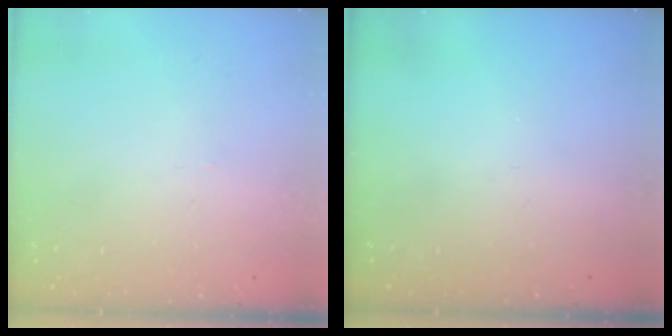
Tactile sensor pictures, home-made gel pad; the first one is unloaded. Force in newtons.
{"total": 0.0}